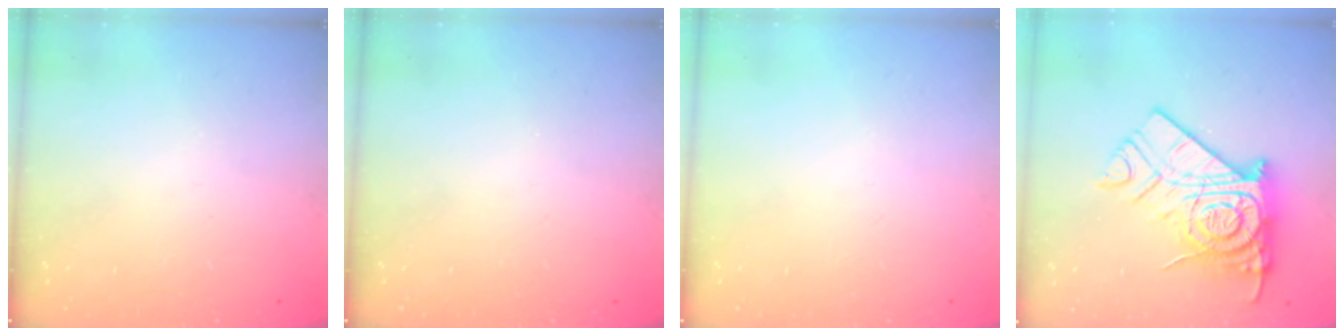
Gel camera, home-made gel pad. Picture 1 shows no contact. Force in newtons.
{"total": 0.0}
{"total": 0.0}
{"total": 19.7, "press": 19.6, "slide": 1.7}